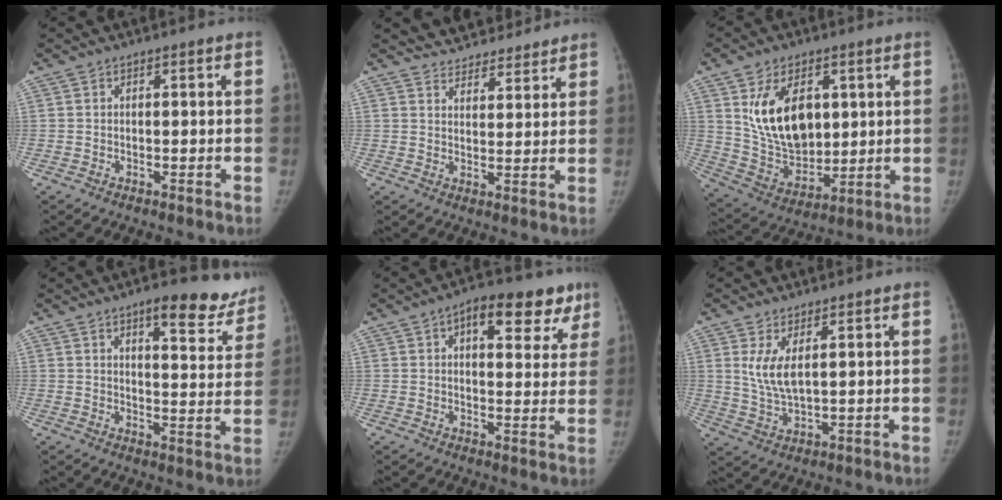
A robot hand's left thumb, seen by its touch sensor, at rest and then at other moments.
{"total": 9.2, "force": [8.7, 3.0, 1.0], "torque": [0.011, -0.030, 0.130]}
{"total": 15.9, "force": [4.6, 10.1, 11.3], "torque": [-0.159, -0.028, 0.102]}
{"total": 12.4, "force": [9.5, 4.2, 6.7], "torque": [-0.036, -0.058, 0.113]}
{"total": 13.2, "force": [7.0, 6.4, 9.2], "torque": [-0.072, -0.008, 0.088]}
{"total": 5.7, "force": [2.1, 2.1, 4.9], "torque": [-0.097, -0.019, 0.052]}